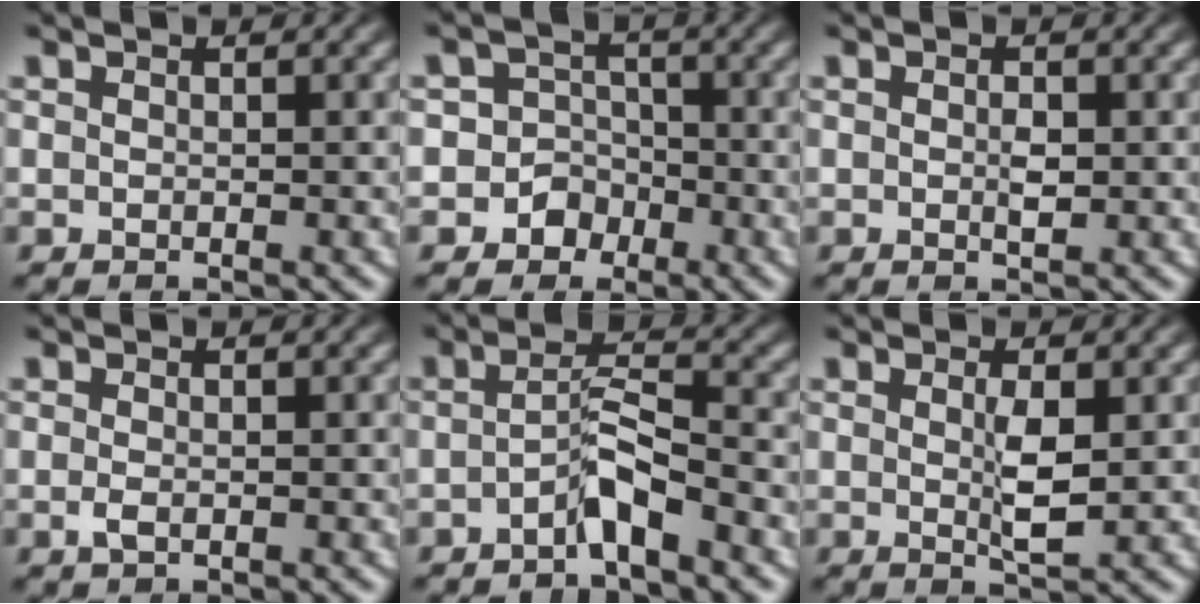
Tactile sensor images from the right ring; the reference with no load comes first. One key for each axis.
{"total": 6.4, "fx": -2.1, "fy": 5.9, "fz": 1.1, "tx": -0.048, "ty": -0.024, "tz": -0.035}
{"total": 1.0, "fx": 0.0, "fy": 0.6, "fz": 0.8, "tx": -0.019, "ty": -0.005, "tz": -0.002}
{"total": 0.7, "fx": -0.5, "fy": 0.1, "fz": 0.5, "tx": -0.021, "ty": -0.014, "tz": -0.004}
{"total": 2.7, "fx": -1.6, "fy": 0.5, "fz": 2.2, "tx": -0.045, "ty": -0.003, "tz": -0.027}
{"total": 2.2, "fx": 0.1, "fy": 0.1, "fz": 2.2, "tx": -0.049, "ty": -0.016, "tz": 0.004}